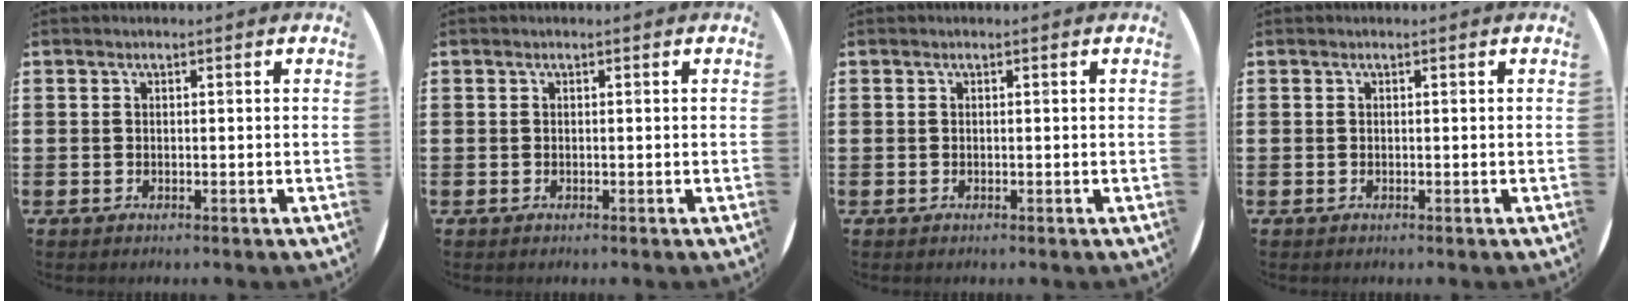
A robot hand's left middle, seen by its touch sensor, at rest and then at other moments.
{"total": 0.0}
{"total": 0.0}
{"total": 0.0}